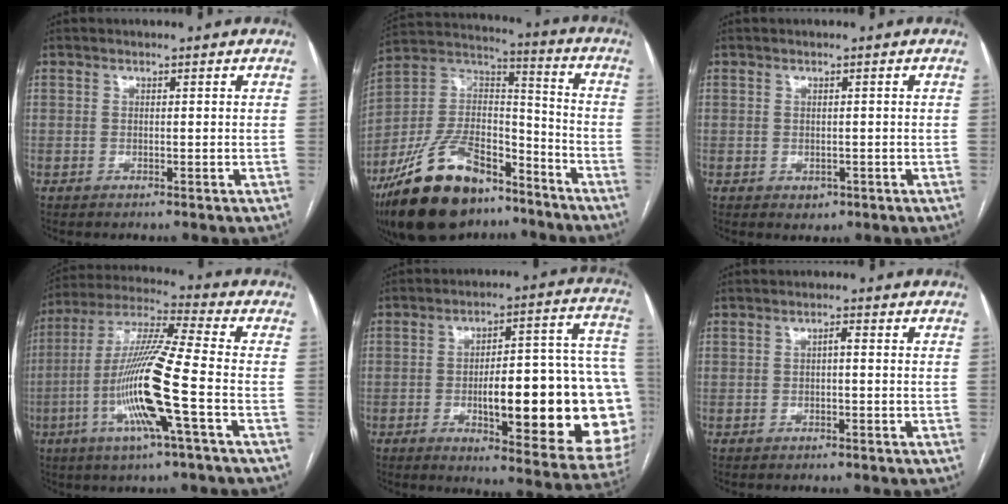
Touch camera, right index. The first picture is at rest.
{"total": 22.6, "force": [-15.8, 9.7, 13.0], "torque": [-0.277, 0.019, -0.278]}
{"total": 1.6, "force": [-0.5, 1.3, 0.7], "torque": [-0.008, 0.001, 0.000]}
{"total": 15.6, "force": [-4.5, -0.3, 14.9], "torque": [-0.300, -0.007, -0.095]}
{"total": 26.5, "force": [-4.4, 5.8, 25.5], "torque": [-0.254, 0.020, -0.048]}
{"total": 1.1, "force": [-0.1, 0.3, 1.0], "torque": [-0.015, 0.004, -0.002]}